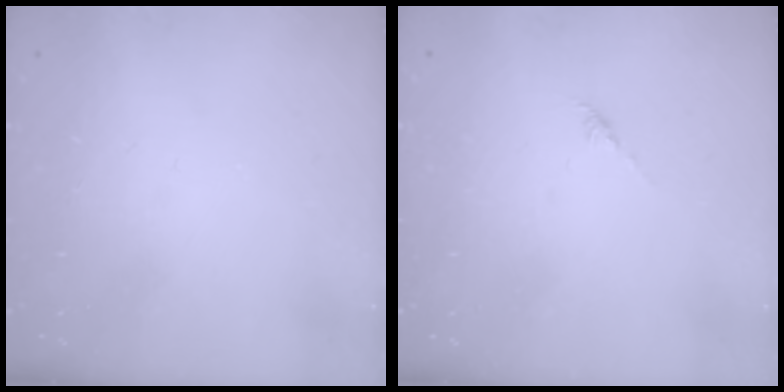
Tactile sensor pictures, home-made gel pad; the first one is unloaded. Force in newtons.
{"total": 0.0}